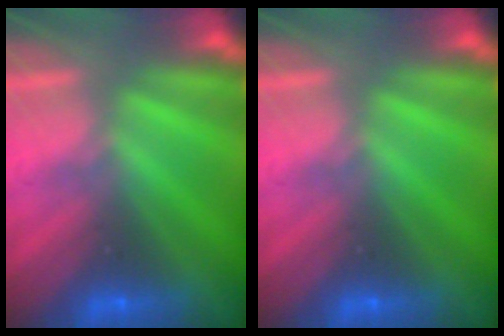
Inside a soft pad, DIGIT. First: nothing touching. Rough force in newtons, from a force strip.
{"total": 0.0}